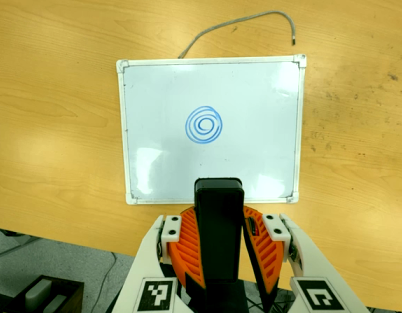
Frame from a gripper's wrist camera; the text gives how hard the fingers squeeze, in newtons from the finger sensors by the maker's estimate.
{"total": 8.5, "left": 7.3, "right": 9.7}